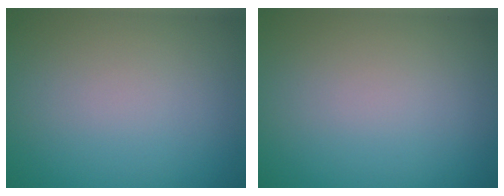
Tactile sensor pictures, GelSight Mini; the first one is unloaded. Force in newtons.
{"total": 0.0}